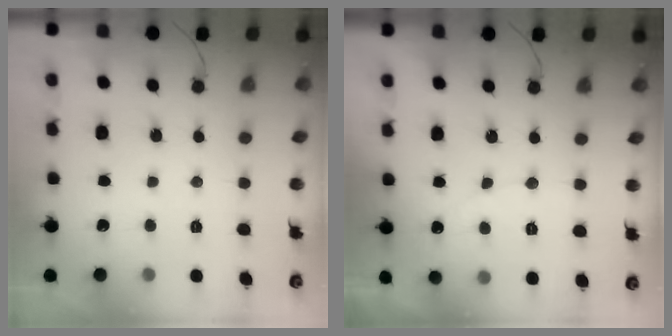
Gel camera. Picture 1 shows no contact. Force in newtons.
{"total": 4.0, "press": 3.9, "slide": 0.3}